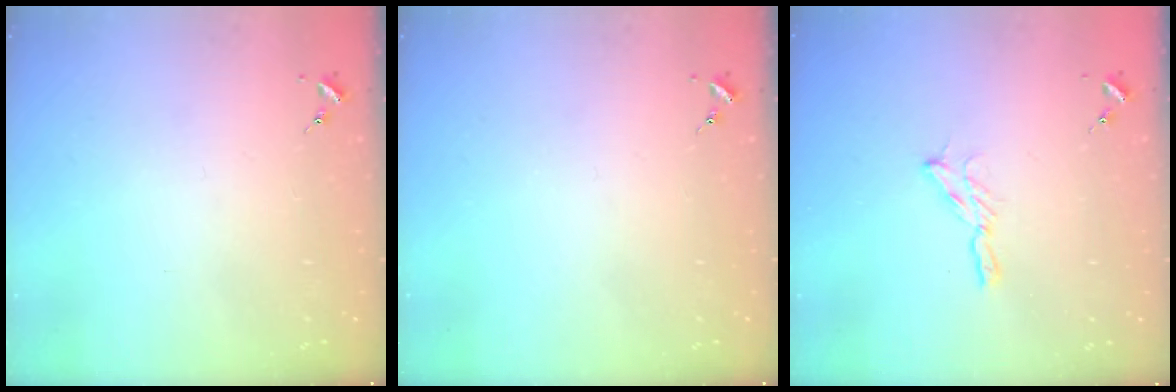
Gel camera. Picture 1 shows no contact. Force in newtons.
{"total": 0.0}
{"total": 5.4, "press": 5.4, "slide": 0.4}